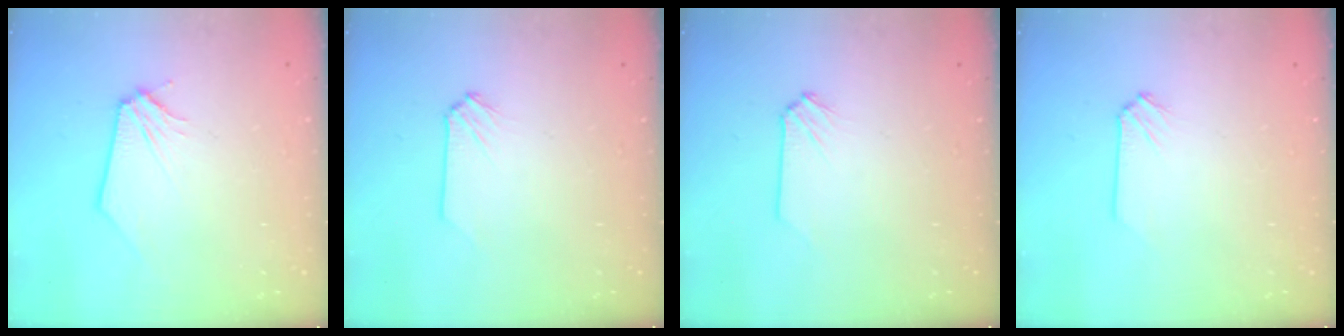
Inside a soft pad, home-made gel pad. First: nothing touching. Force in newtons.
{"total": 0.0}
{"total": 0.0}
{"total": 0.0}